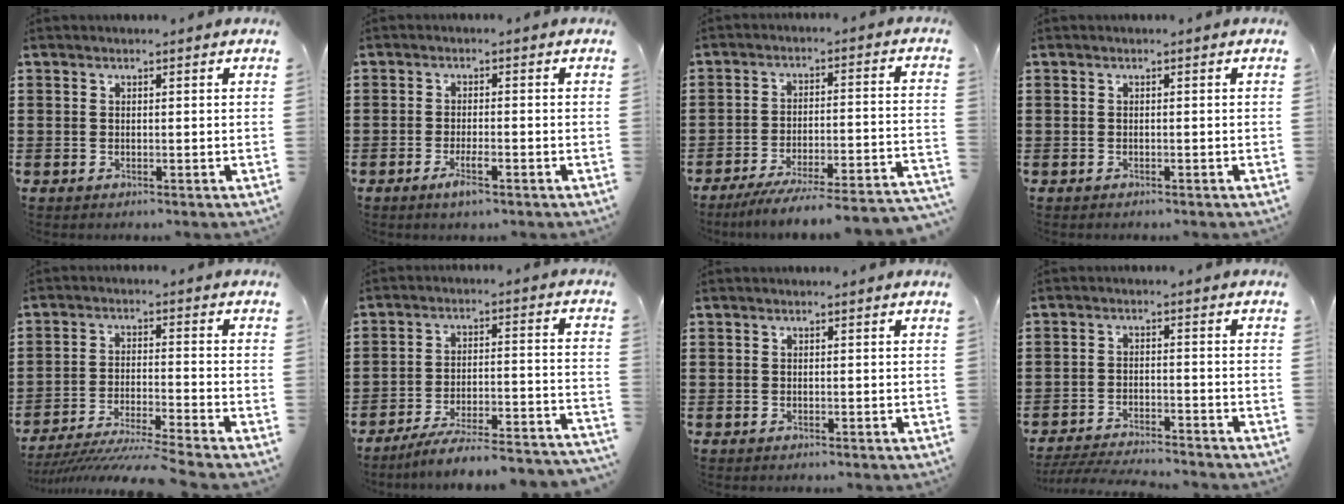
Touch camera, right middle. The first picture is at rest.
{"total": 3.1, "force": [-1.8, 0.6, 2.5], "torque": [-0.047, -0.001, -0.034]}
{"total": 5.8, "force": [-5.2, -0.5, 2.6], "torque": [-0.033, -0.010, -0.098]}
{"total": 0.0}
{"total": 5.6, "force": [-5.1, -0.7, 2.2], "torque": [-0.045, -0.022, -0.102]}
{"total": 5.3, "force": [-4.8, -0.5, 2.3], "torque": [-0.039, -0.013, -0.094]}
{"total": 0.0}
{"total": 3.5, "force": [-3.4, -0.1, 0.8], "torque": [-0.021, -0.002, -0.072]}